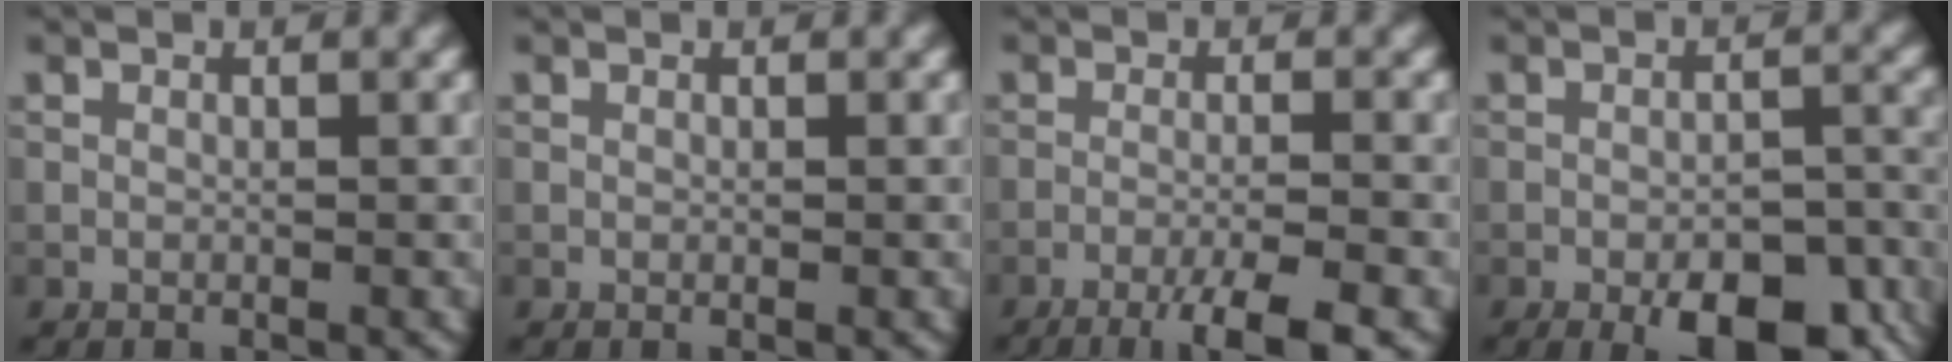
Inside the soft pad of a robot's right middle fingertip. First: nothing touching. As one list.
[{"total": 0.0}, {"total": 5.3, "force": [-3.2, 0.8, 4.1], "torque": [-0.060, 0.003, -0.060]}, {"total": 9.5, "force": [-5.7, 3.5, 6.8], "torque": [-0.085, -0.005, -0.072]}]